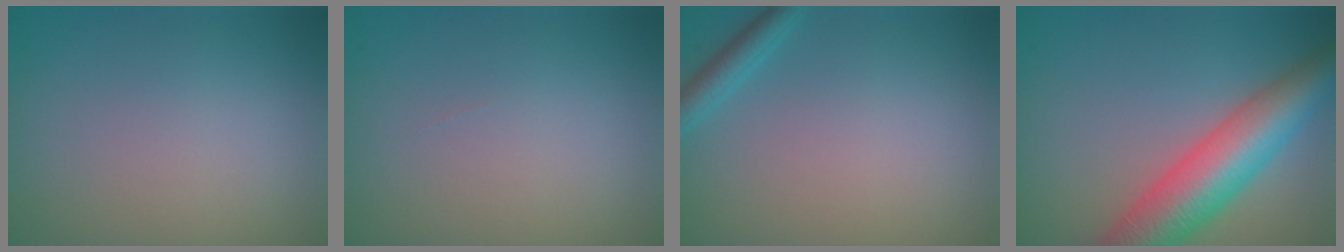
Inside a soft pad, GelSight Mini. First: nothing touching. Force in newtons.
{"total": 0.0}
{"total": 1.9, "press": 1.9, "slide": 0.1}
{"total": 8.8, "press": 8.8, "slide": 0.3}